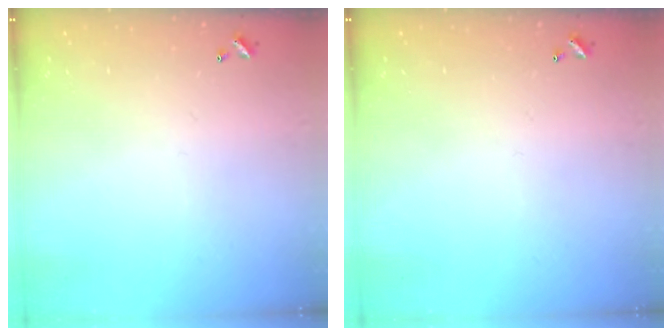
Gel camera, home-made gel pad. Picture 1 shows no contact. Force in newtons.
{"total": 0.0}